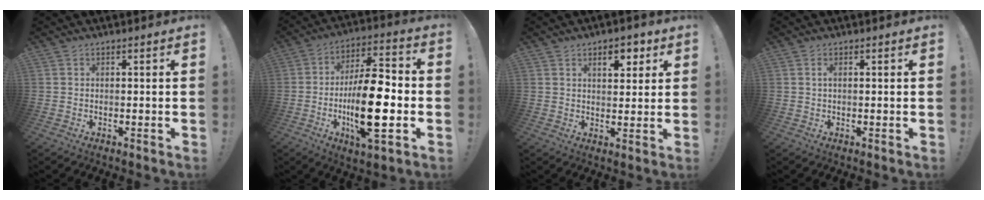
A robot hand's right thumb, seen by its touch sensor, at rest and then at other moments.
{"total": 20.4, "force": [-4.1, 7.1, 18.7], "torque": [-0.338, 0.013, -0.064]}
{"total": 6.2, "force": [3.2, 3.2, 4.1], "torque": [-0.045, -0.009, 0.050]}
{"total": 0.9, "force": [0.2, 0.2, 0.8], "torque": [-0.017, 0.003, 0.002]}